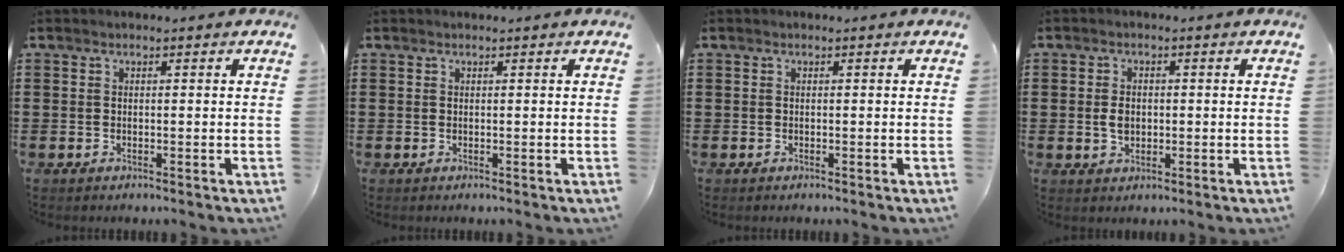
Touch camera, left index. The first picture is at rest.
{"total": 0.0}
{"total": 0.0}
{"total": 2.7, "force": [-0.1, 1.9, 1.9], "torque": [-0.040, 0.005, -0.002]}